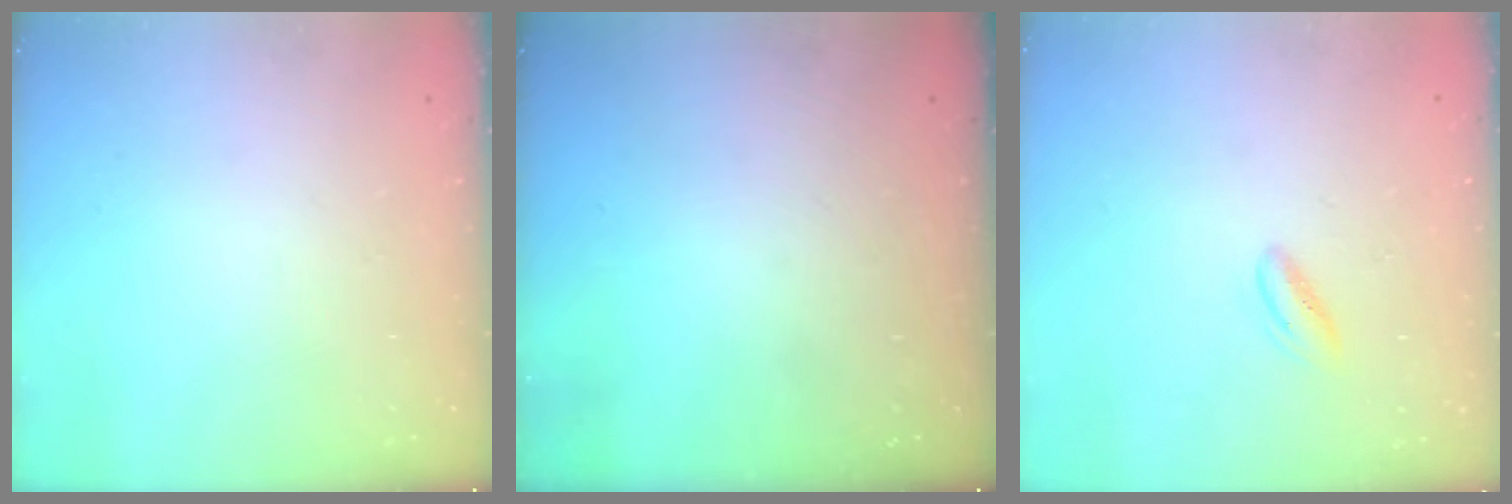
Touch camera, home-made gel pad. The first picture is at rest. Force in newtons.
{"total": 0.0}
{"total": 3.1, "press": 3.0, "slide": 0.7}